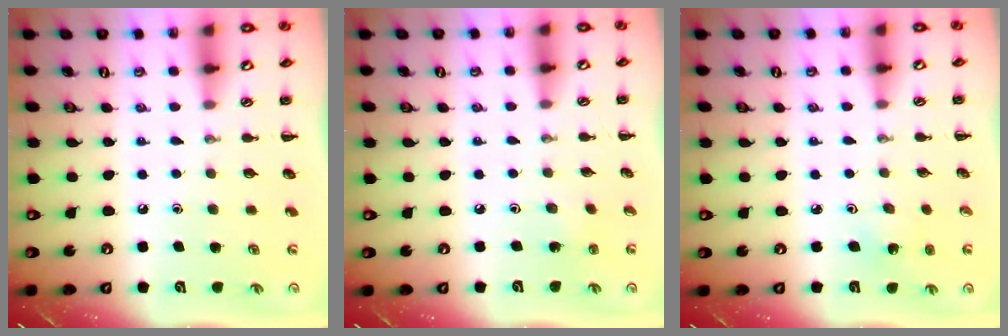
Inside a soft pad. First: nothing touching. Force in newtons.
{"total": 1.1, "press": 1.0, "slide": 0.5}
{"total": 3.0, "press": 2.9, "slide": 0.9}